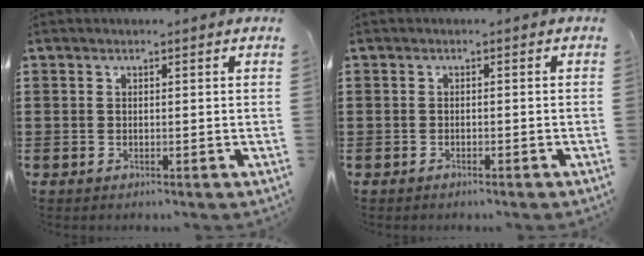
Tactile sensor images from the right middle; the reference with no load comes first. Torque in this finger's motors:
{"motor_torque": [-0.21, 0.11, 0.00, -0.01]}